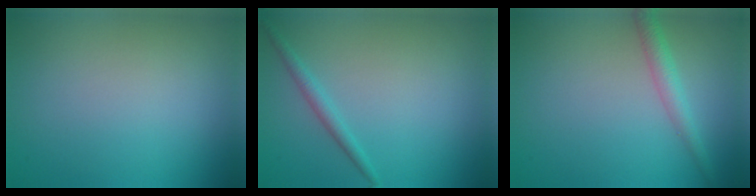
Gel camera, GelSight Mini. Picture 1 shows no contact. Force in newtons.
{"total": 1.4, "press": 1.4, "slide": 0.0}
{"total": 2.2, "press": 2.2, "slide": 0.1}